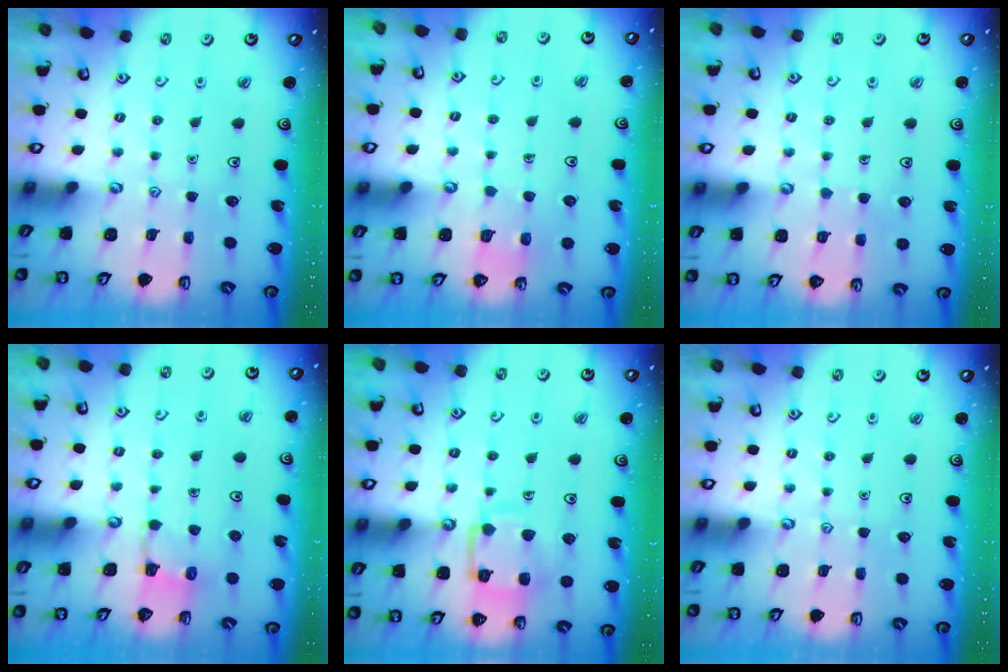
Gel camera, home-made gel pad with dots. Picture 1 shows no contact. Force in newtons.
{"total": 2.5, "press": 2.5, "slide": 0.1}
{"total": 4.4, "press": 4.4, "slide": 0.3}
{"total": 3.0, "press": 3.0, "slide": 0.6}
{"total": 12.0, "press": 12.0, "slide": 1.2}
{"total": 0.0}